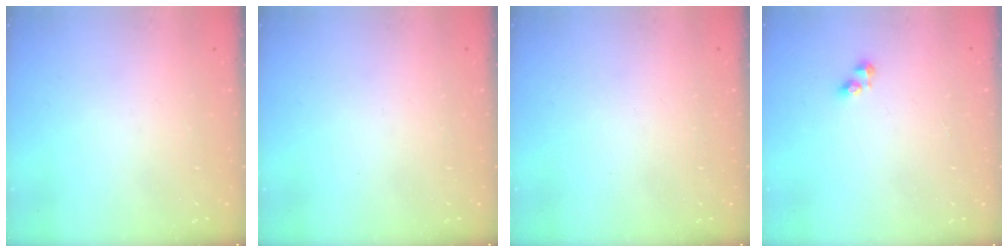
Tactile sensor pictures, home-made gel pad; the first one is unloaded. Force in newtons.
{"total": 0.0}
{"total": 0.0}
{"total": 2.9, "press": 2.9, "slide": 0.3}